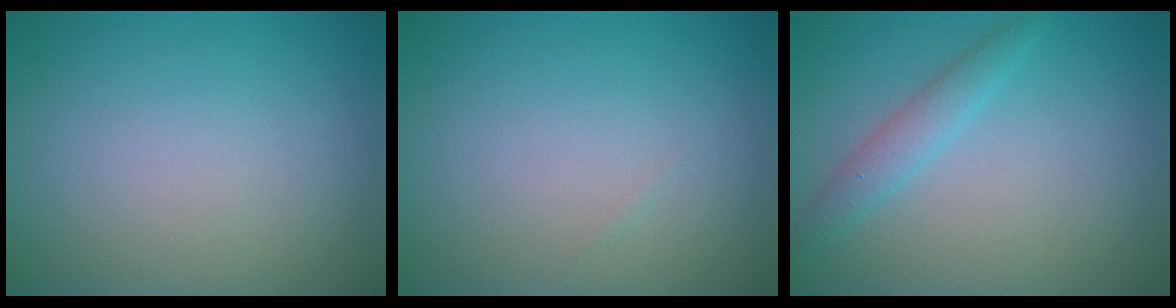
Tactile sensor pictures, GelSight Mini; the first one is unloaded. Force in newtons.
{"total": 0.0}
{"total": 2.1, "press": 2.1, "slide": 0.1}